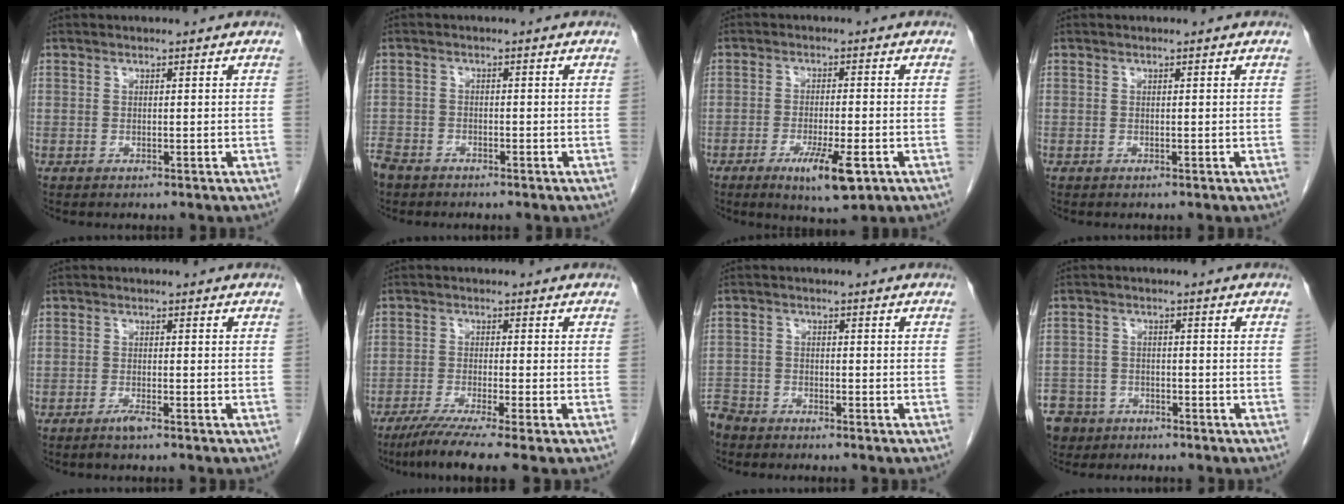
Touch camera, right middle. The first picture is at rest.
{"total": 5.1, "force": [-4.2, 2.5, 1.4], "torque": [-0.033, -0.006, -0.081]}
{"total": 7.2, "force": [-3.4, 1.2, 6.2], "torque": [-0.108, -0.014, -0.050]}
{"total": 0.0}
{"total": 1.5, "force": [-1.2, -0.1, 0.9], "torque": [-0.023, -0.002, -0.024]}
{"total": 7.4, "force": [-5.6, -1.1, 4.8], "torque": [-0.076, -0.023, -0.095]}
{"total": 5.1, "force": [-4.8, 1.9, 0.4], "torque": [-0.008, -0.009, -0.096]}
{"total": 9.0, "force": [-6.1, 6.4, 1.6], "torque": [-0.059, -0.001, -0.106]}